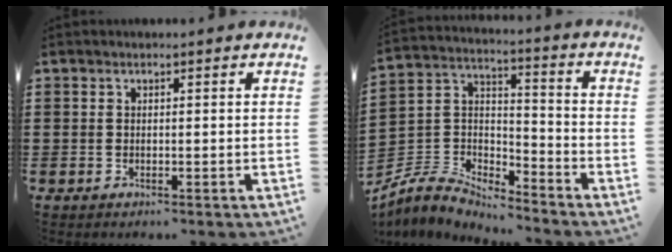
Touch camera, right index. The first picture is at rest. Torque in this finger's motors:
{"motor_torque": [-1.15, 0.67, -1.05, -0.21]}